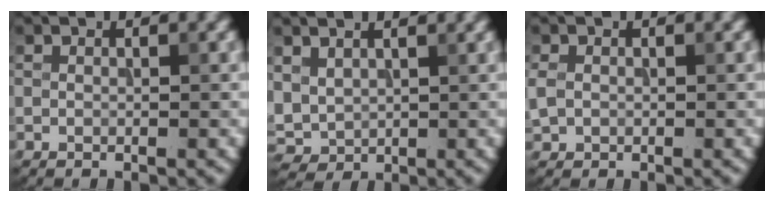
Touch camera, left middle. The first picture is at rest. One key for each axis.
{"total": 3.8, "fx": 1.9, "fy": 2.6, "fz": 1.9, "tx": -0.059, "ty": 0.008, "tz": 0.041}
{"total": 1.8, "fx": 0.0, "fy": 1.5, "fz": 0.9, "tx": -0.020, "ty": -0.001, "tz": -0.003}